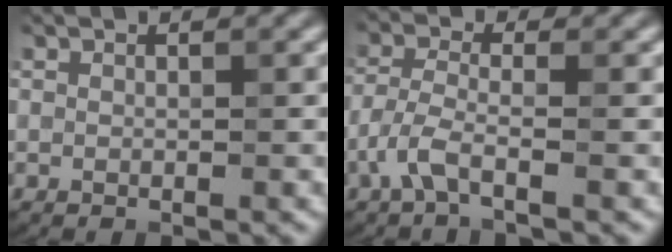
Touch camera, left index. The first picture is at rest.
{"total": 2.9, "force": [-1.8, 0.6, 2.2], "torque": [-0.054, 0.003, -0.045]}